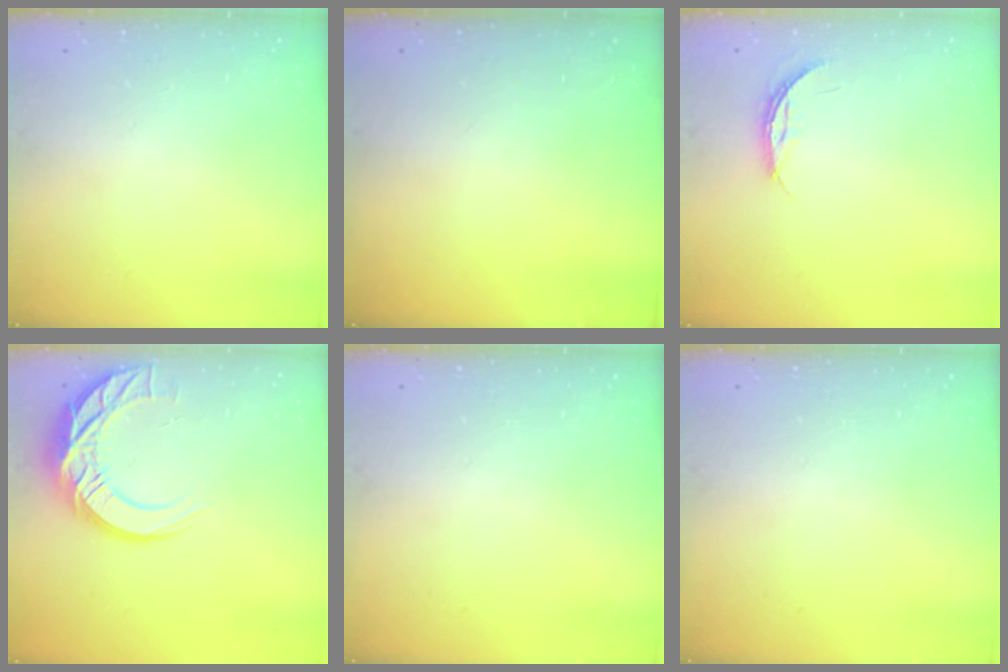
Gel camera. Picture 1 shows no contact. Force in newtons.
{"total": 0.0}
{"total": 3.8, "press": 3.8, "slide": 0.3}
{"total": 14.6, "press": 14.6, "slide": 1.0}
{"total": 0.0}
{"total": 0.0}